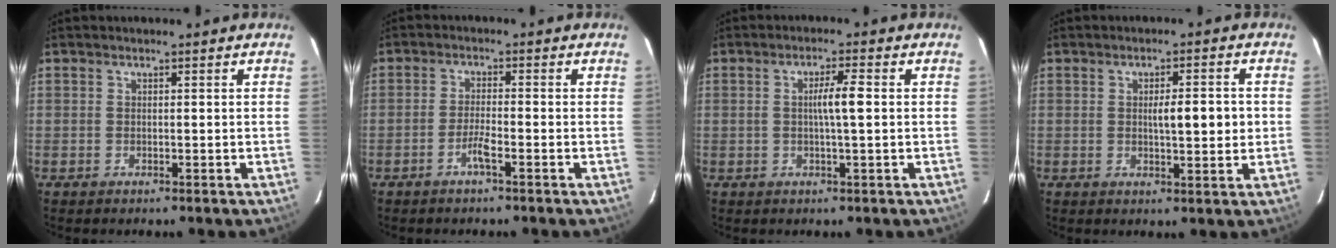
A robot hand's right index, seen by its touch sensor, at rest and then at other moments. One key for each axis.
{"total": 2.7, "fx": -1.5, "fy": 0.0, "fz": 2.2, "tx": -0.045, "ty": 0.000, "tz": -0.029}
{"total": 3.8, "fx": 0.2, "fy": 0.0, "fz": 3.8, "tx": -0.070, "ty": 0.004, "tz": 0.004}
{"total": 5.2, "fx": 0.2, "fy": 1.1, "fz": 5.1, "tx": -0.077, "ty": 0.002, "tz": 0.005}